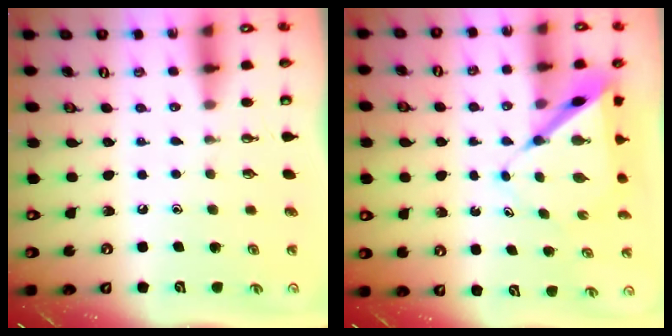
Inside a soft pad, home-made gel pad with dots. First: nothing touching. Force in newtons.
{"total": 7.4, "press": 7.4, "slide": 0.6}